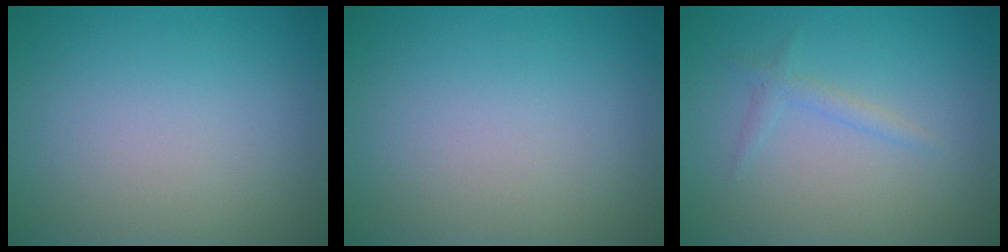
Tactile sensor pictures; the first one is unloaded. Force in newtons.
{"total": 0.0}
{"total": 1.1, "press": 1.1, "slide": 0.2}